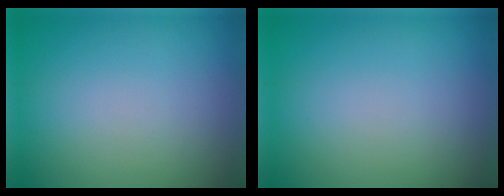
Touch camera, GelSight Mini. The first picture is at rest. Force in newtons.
{"total": 0.0}